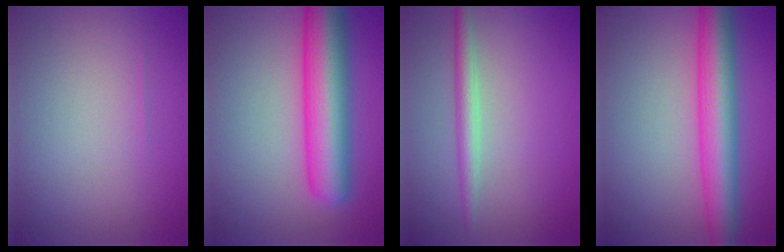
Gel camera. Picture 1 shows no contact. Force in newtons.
{"total": 8.7, "press": 8.7, "slide": 0.2}
{"total": 2.2, "press": 2.2, "slide": 0.0}
{"total": 6.7, "press": 6.7, "slide": 0.1}